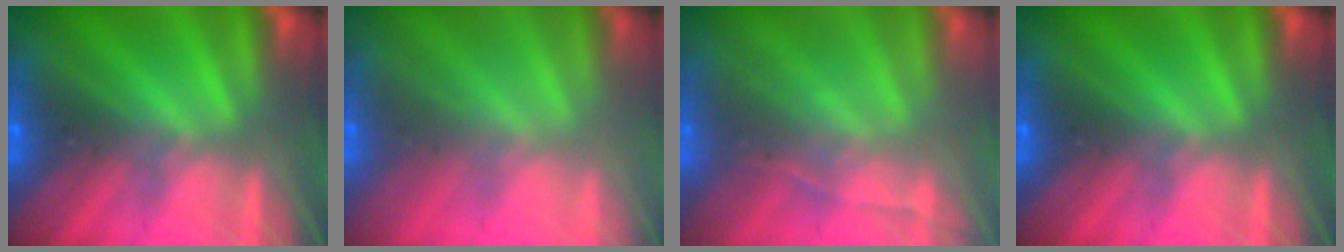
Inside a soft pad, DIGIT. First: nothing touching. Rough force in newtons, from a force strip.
{"total": 2.5}
{"total": 1.9}
{"total": 0.0}